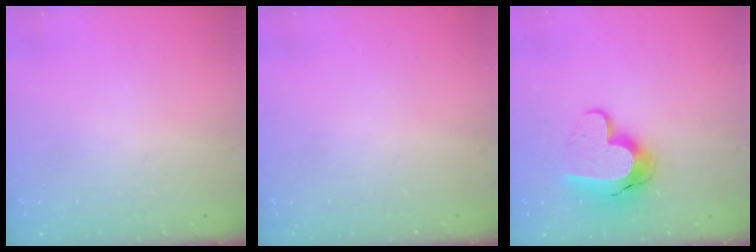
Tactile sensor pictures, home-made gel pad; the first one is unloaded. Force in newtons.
{"total": 0.0}
{"total": 13.7, "press": 13.6, "slide": 1.0}